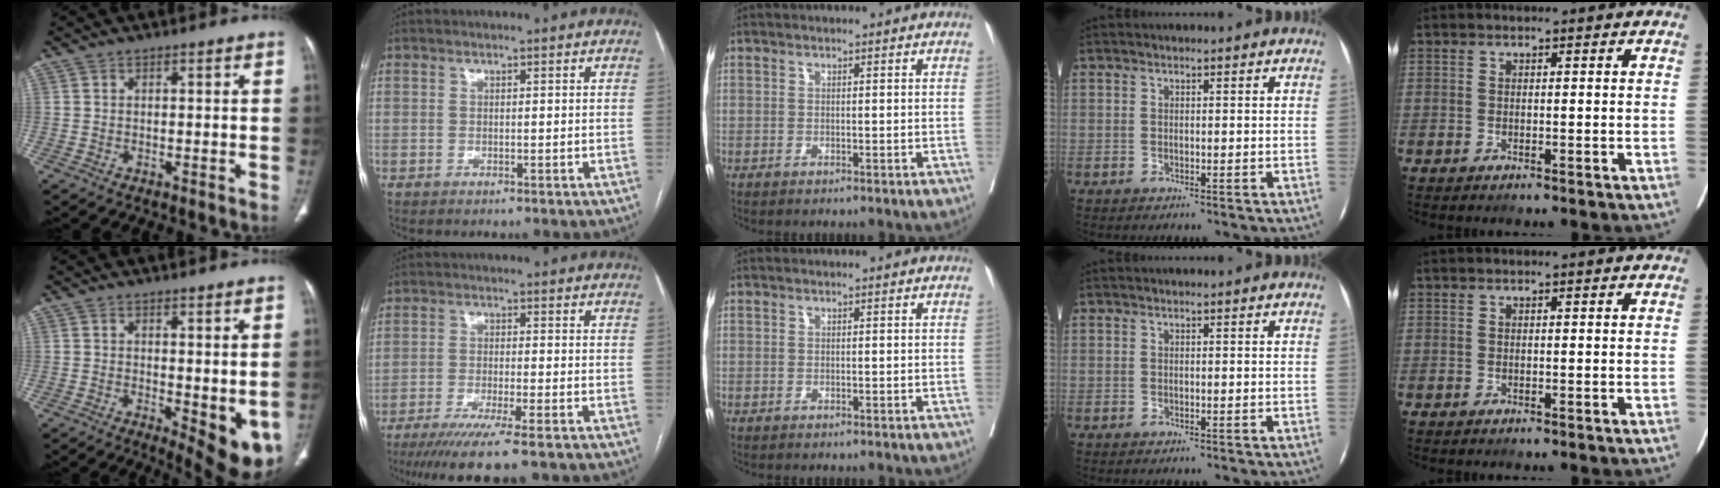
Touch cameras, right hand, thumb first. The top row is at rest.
{"thumb": {"total": 8.6, "force": [-0.9, 3.1, 8.0], "torque": [-0.096, -0.022, -0.002]}, "index": {"total": 10.5, "force": [-7.9, 0.2, 7.0], "torque": [-0.105, -0.025, -0.123]}}